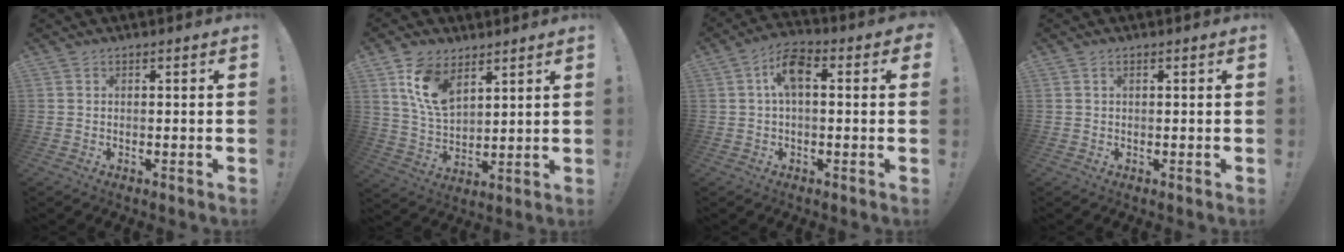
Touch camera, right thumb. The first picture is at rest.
{"total": 12.7, "force": [7.1, 7.4, 7.5], "torque": [-0.147, -0.025, 0.138]}
{"total": 8.4, "force": [1.6, 4.4, 7.0], "torque": [-0.112, 0.013, 0.030]}
{"total": 0.8, "force": [0.3, 0.3, 0.6], "torque": [-0.016, 0.003, 0.006]}